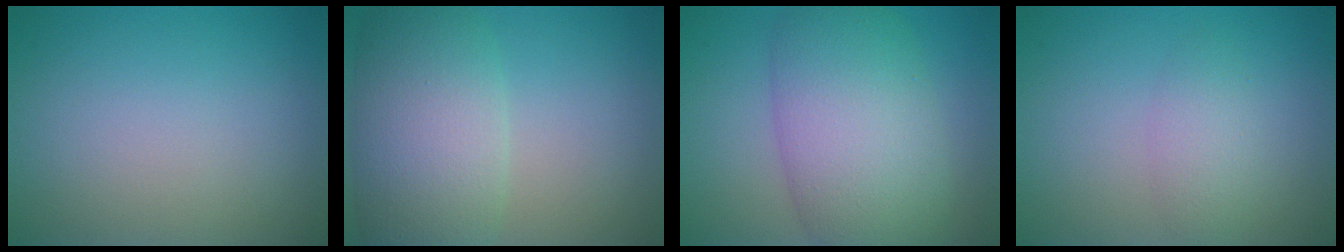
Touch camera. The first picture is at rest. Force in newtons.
{"total": 8.3, "press": 8.2, "slide": 0.4}
{"total": 9.5, "press": 9.5, "slide": 0.3}
{"total": 2.2, "press": 2.2, "slide": 0.0}